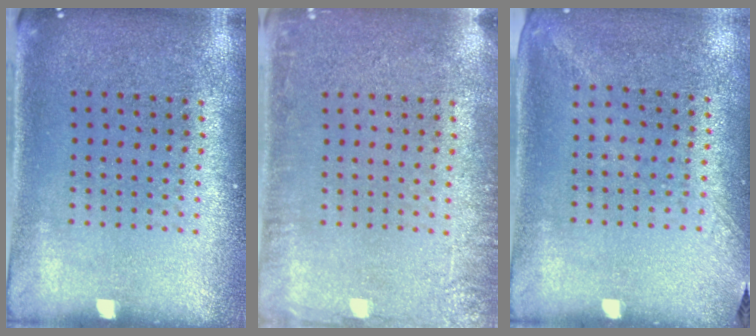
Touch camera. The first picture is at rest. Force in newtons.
{"total": 2.4, "press": 2.3, "slide": 0.3}
{"total": 1.3, "press": 1.0, "slide": 0.9}